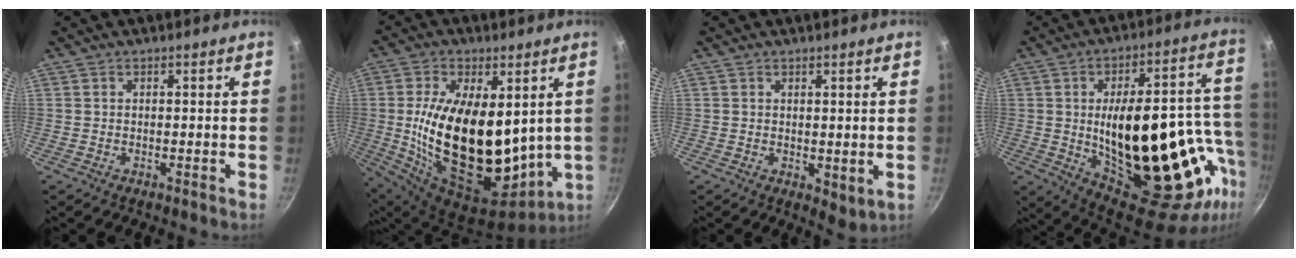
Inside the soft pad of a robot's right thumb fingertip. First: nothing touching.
{"total": 25.8, "force": [2.8, 13.9, 21.5], "torque": [-0.375, -0.036, 0.067]}
{"total": 3.3, "force": [0.8, 1.9, 2.6], "torque": [-0.035, -0.013, 0.015]}
{"total": 32.4, "force": [-3.9, 13.8, 29.0], "torque": [-0.375, 0.005, -0.028]}